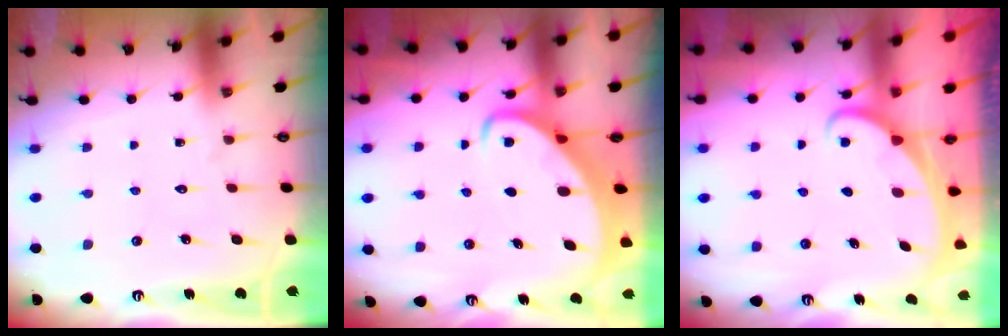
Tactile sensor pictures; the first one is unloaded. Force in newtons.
{"total": 3.3, "press": 3.2, "slide": 0.3}
{"total": 1.6, "press": 1.6, "slide": 0.1}